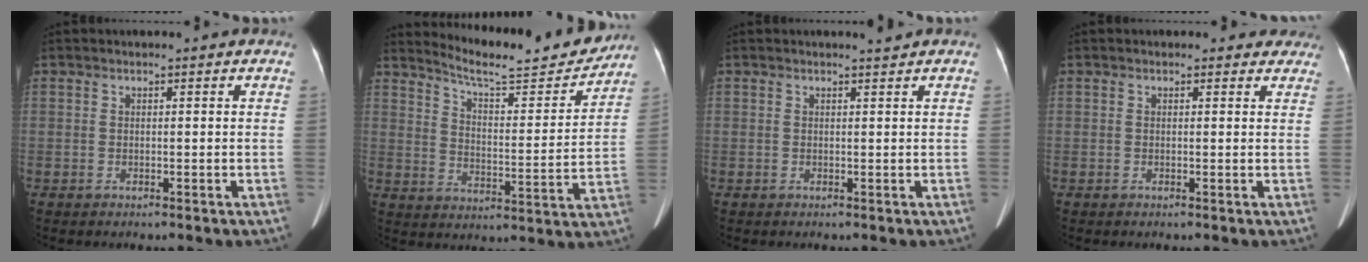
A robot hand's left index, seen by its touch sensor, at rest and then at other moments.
{"total": 15.6, "force": [14.9, 1.3, 4.4], "torque": [-0.073, -0.031, 0.209]}
{"total": 0.6, "force": [0.6, -0.3, 0.0], "torque": [-0.009, -0.008, 0.014]}
{"total": 3.8, "force": [3.3, 1.9, 0.2], "torque": [0.018, -0.006, 0.016]}